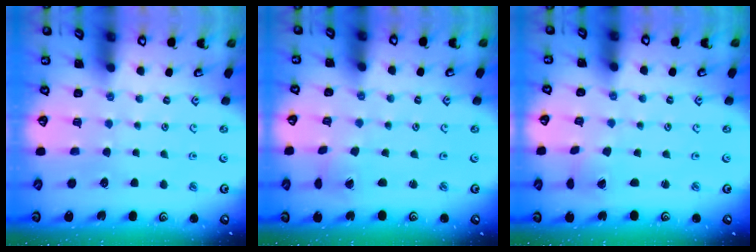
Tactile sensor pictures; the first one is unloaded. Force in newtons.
{"total": 1.7, "press": 1.7, "slide": 0.1}
{"total": 0.0}